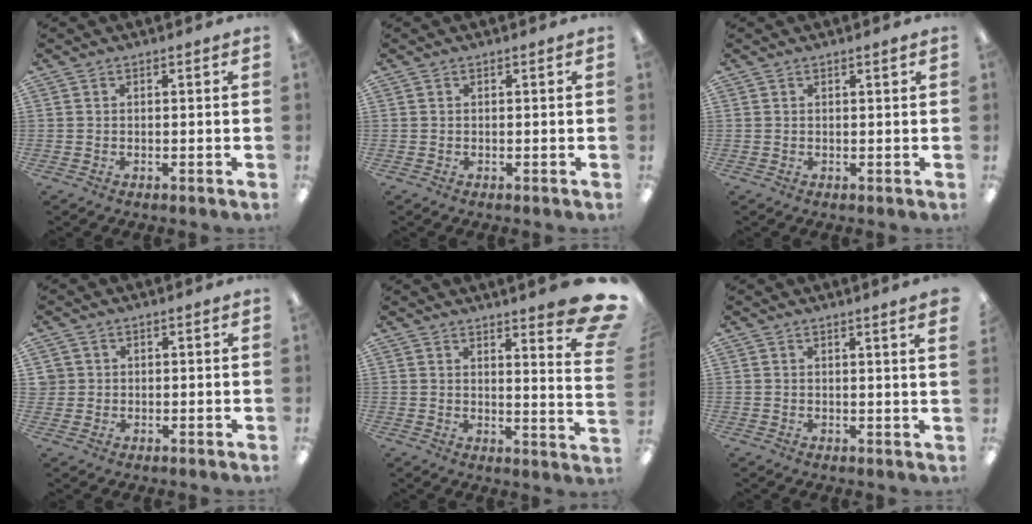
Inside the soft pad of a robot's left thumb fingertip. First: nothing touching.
{"total": 0.0}
{"total": 0.8, "force": [0.5, 0.0, 0.6], "torque": [-0.011, 0.001, 0.008]}
{"total": 1.9, "force": [0.7, 1.8, 0.1], "torque": [-0.006, 0.003, 0.012]}
{"total": 10.1, "force": [7.1, 1.5, 7.0], "torque": [-0.092, -0.061, 0.118]}
{"total": 2.1, "force": [1.5, -0.4, 1.4], "torque": [-0.018, -0.007, 0.024]}